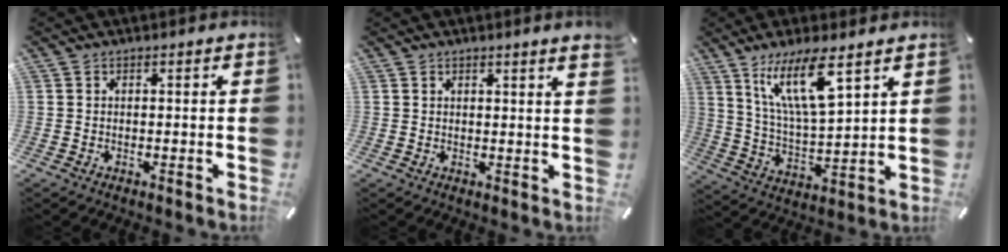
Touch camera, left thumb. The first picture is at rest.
{"total": 1.9, "force": [1.4, 0.0, 1.3], "torque": [-0.026, -0.002, 0.026]}
{"total": 14.3, "force": [9.0, 3.7, 10.4], "torque": [-0.213, -0.030, 0.155]}